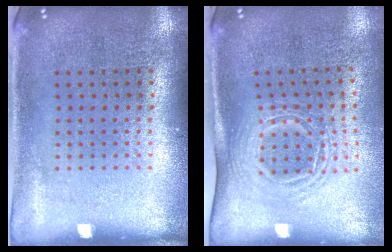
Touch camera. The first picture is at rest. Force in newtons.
{"total": 1.7, "press": 1.2, "slide": 1.1}